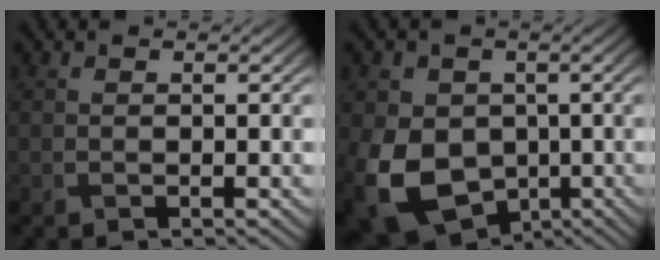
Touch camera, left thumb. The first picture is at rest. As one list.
[{"total": 12.5, "force": [-3.1, 9.6, 7.3], "torque": [-0.167, -0.030, -0.053]}]